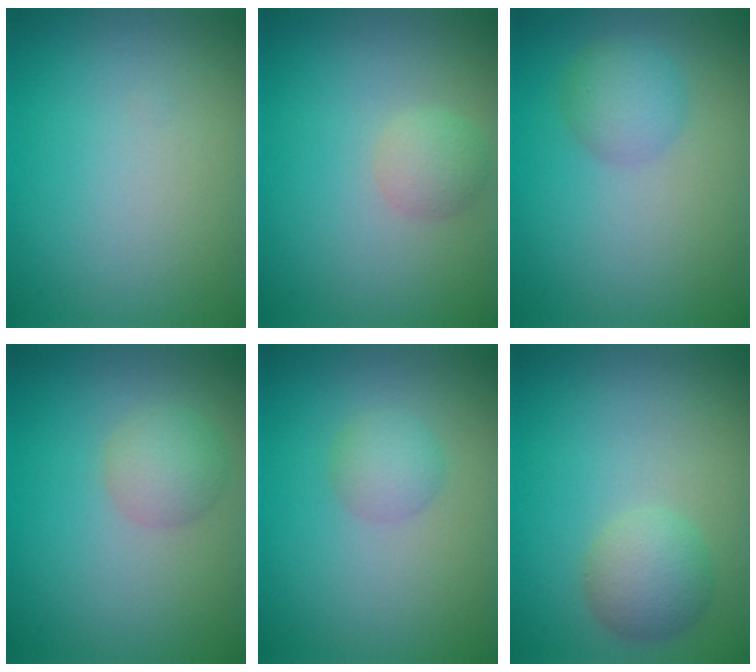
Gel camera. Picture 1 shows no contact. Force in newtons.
{"total": 1.9, "press": 1.9, "slide": 0.1}
{"total": 2.5, "press": 2.5, "slide": 0.1}
{"total": 2.5, "press": 2.5, "slide": 0.1}
{"total": 1.9, "press": 1.9, "slide": 0.0}
{"total": 2.9, "press": 2.9, "slide": 0.0}